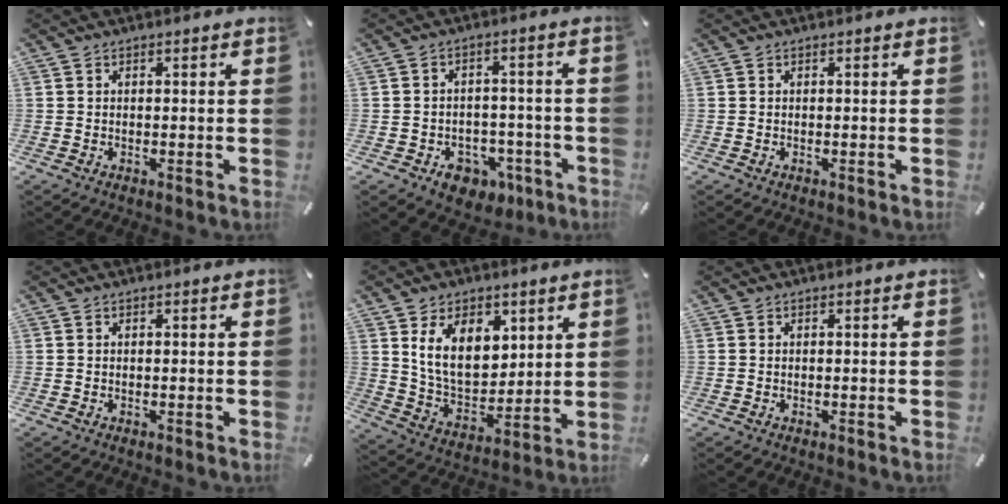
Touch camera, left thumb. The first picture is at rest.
{"total": 7.0, "force": [-3.2, 5.6, 2.8], "torque": [-0.027, 0.024, -0.051]}
{"total": 0.0}
{"total": 0.0}
{"total": 13.2, "force": [5.6, 9.1, 7.6], "torque": [-0.138, -0.019, 0.106]}
{"total": 0.0}